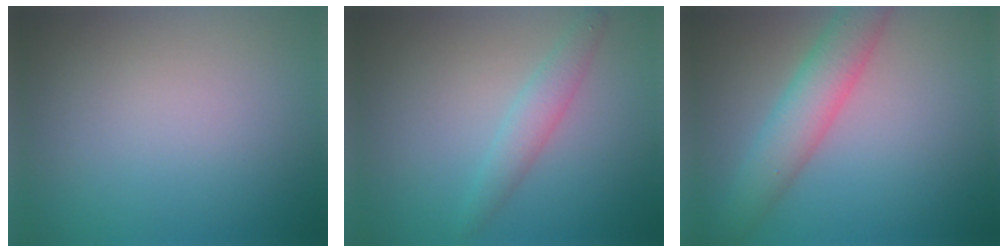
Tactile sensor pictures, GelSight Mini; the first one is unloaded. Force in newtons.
{"total": 2.1, "press": 2.1, "slide": 0.0}
{"total": 4.9, "press": 4.9, "slide": 0.1}